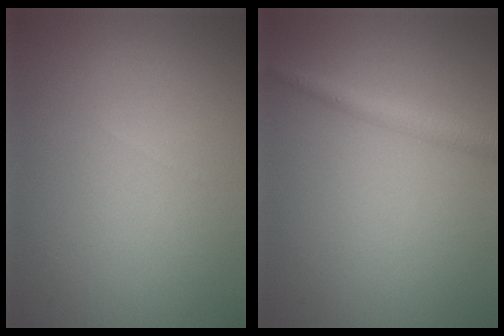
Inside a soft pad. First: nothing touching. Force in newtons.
{"total": 2.0, "press": 2.0, "slide": 0.0}